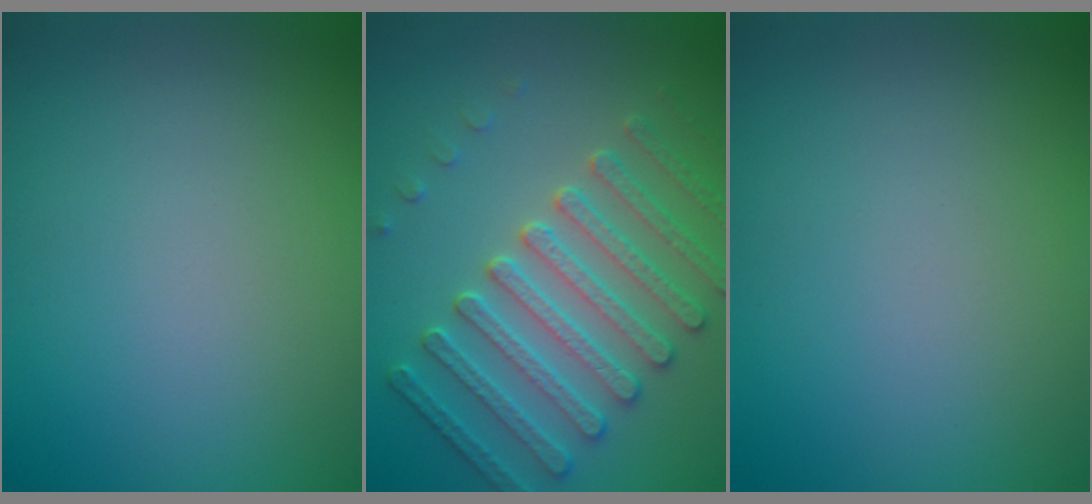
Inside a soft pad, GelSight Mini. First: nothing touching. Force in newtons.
{"total": 5.1, "press": 4.9, "slide": 1.3}
{"total": 0.0}